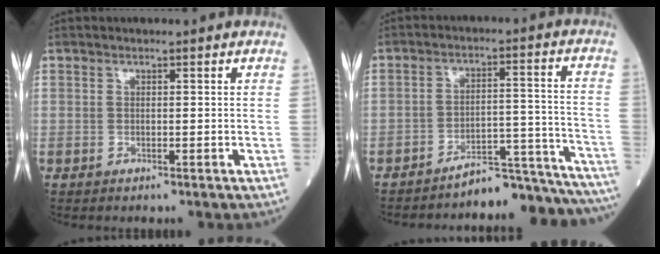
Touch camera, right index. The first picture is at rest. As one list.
[{"total": 14.5, "force": [-14.3, 0.6, 2.1], "torque": [0.004, 0.047, -0.193]}]